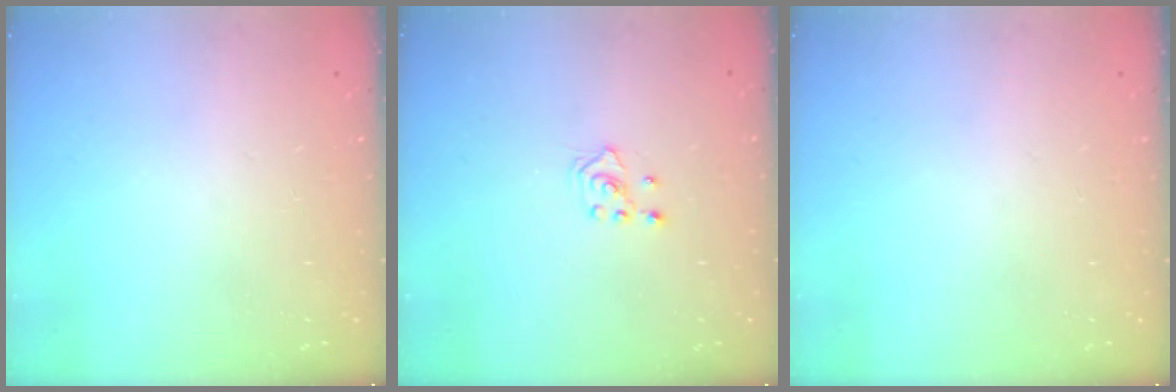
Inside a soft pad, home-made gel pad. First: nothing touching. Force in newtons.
{"total": 2.7, "press": 2.6, "slide": 0.8}
{"total": 0.0}